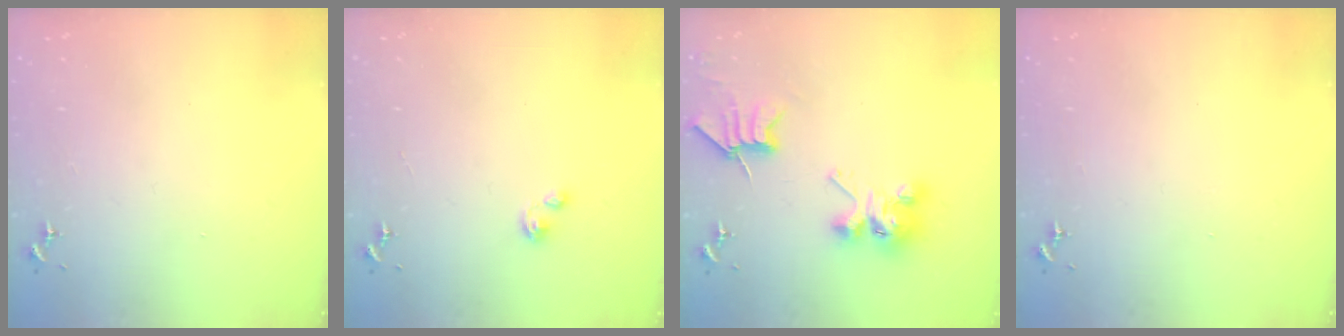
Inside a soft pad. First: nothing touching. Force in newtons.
{"total": 2.3, "press": 2.3, "slide": 0.2}
{"total": 8.1, "press": 8.1, "slide": 0.4}
{"total": 0.0}